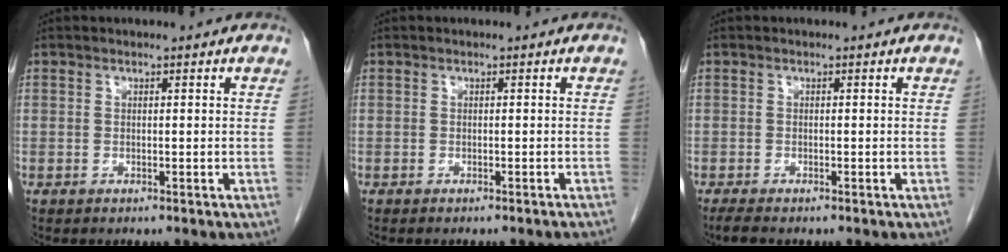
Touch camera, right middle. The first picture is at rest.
{"total": 2.4, "force": [-2.1, -0.4, 1.0], "torque": [-0.012, 0.005, -0.025]}
{"total": 1.8, "force": [-1.5, 0.3, 1.0], "torque": [-0.026, -0.007, -0.024]}